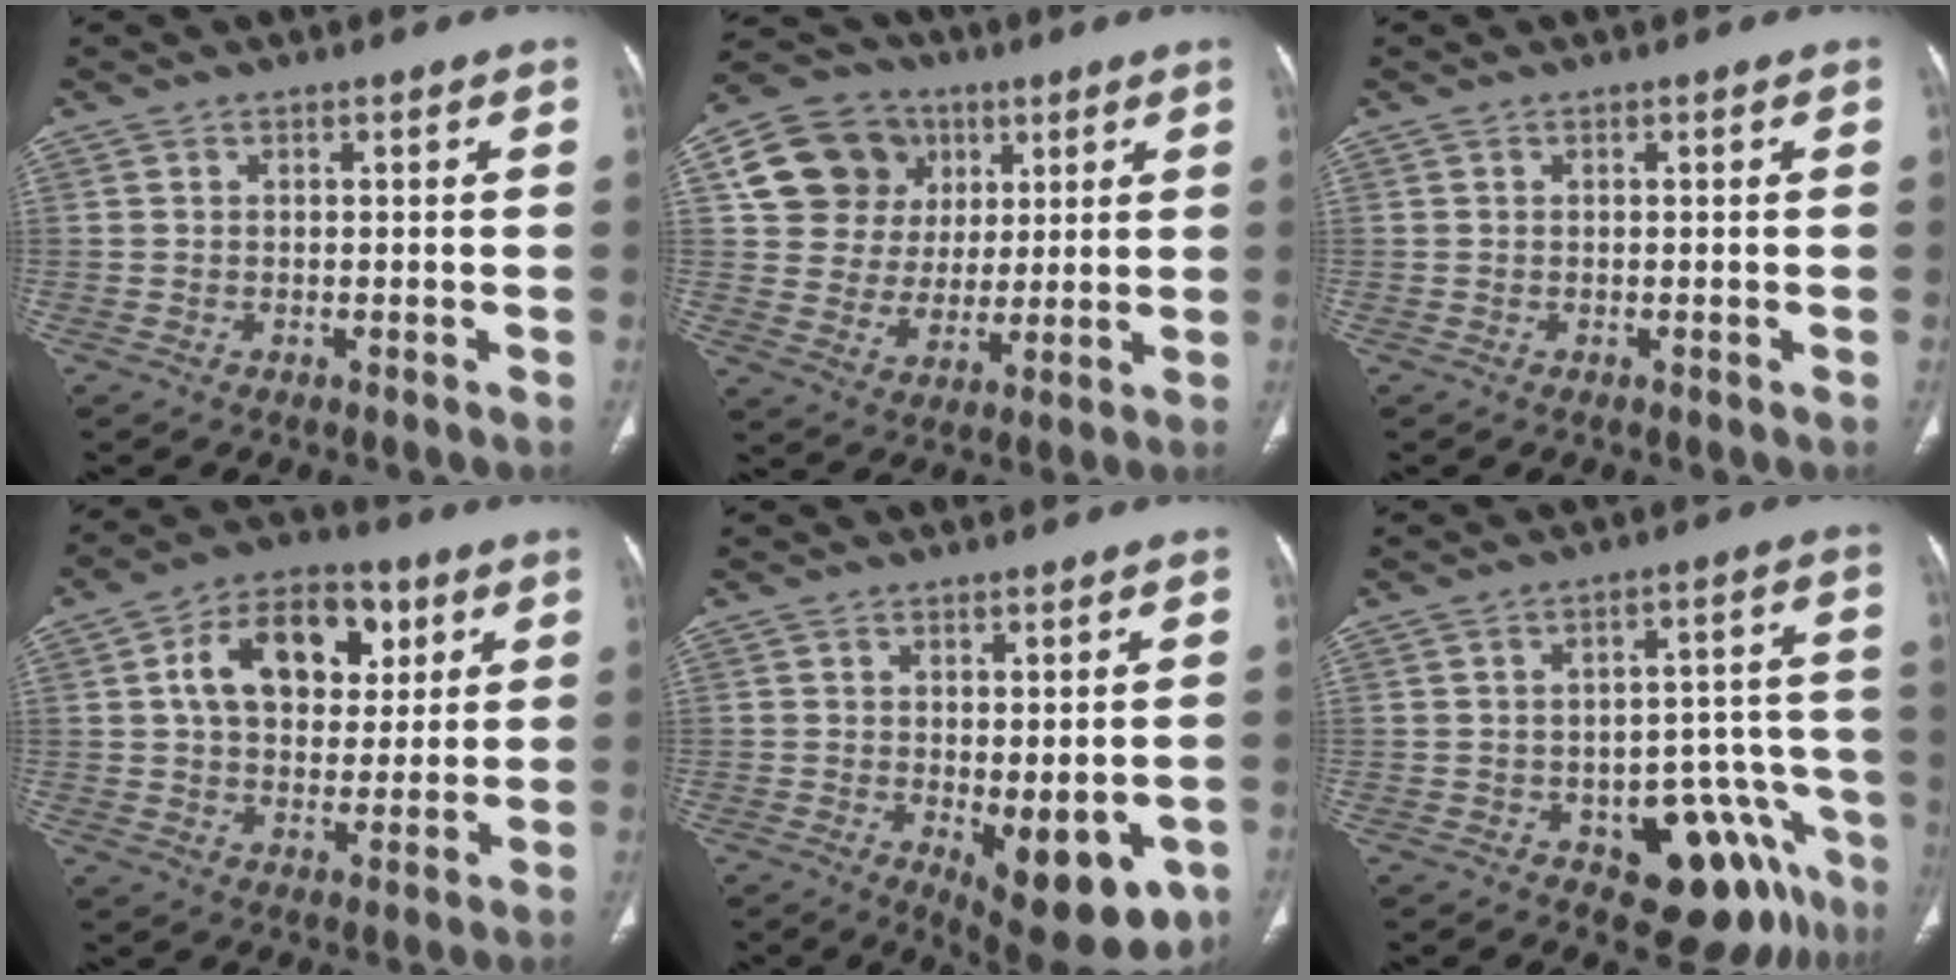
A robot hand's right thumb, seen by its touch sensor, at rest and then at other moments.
{"total": 15.8, "force": [5.3, 13.8, 5.5], "torque": [-0.069, 0.009, 0.098]}
{"total": 0.0}
{"total": 15.7, "force": [4.8, 10.7, 10.5], "torque": [-0.131, 0.003, 0.075]}
{"total": 11.9, "force": [-3.5, 5.1, 10.2], "torque": [-0.109, -0.017, -0.031]}
{"total": 13.6, "force": [-7.7, 6.7, 9.0], "torque": [-0.060, 0.068, -0.096]}